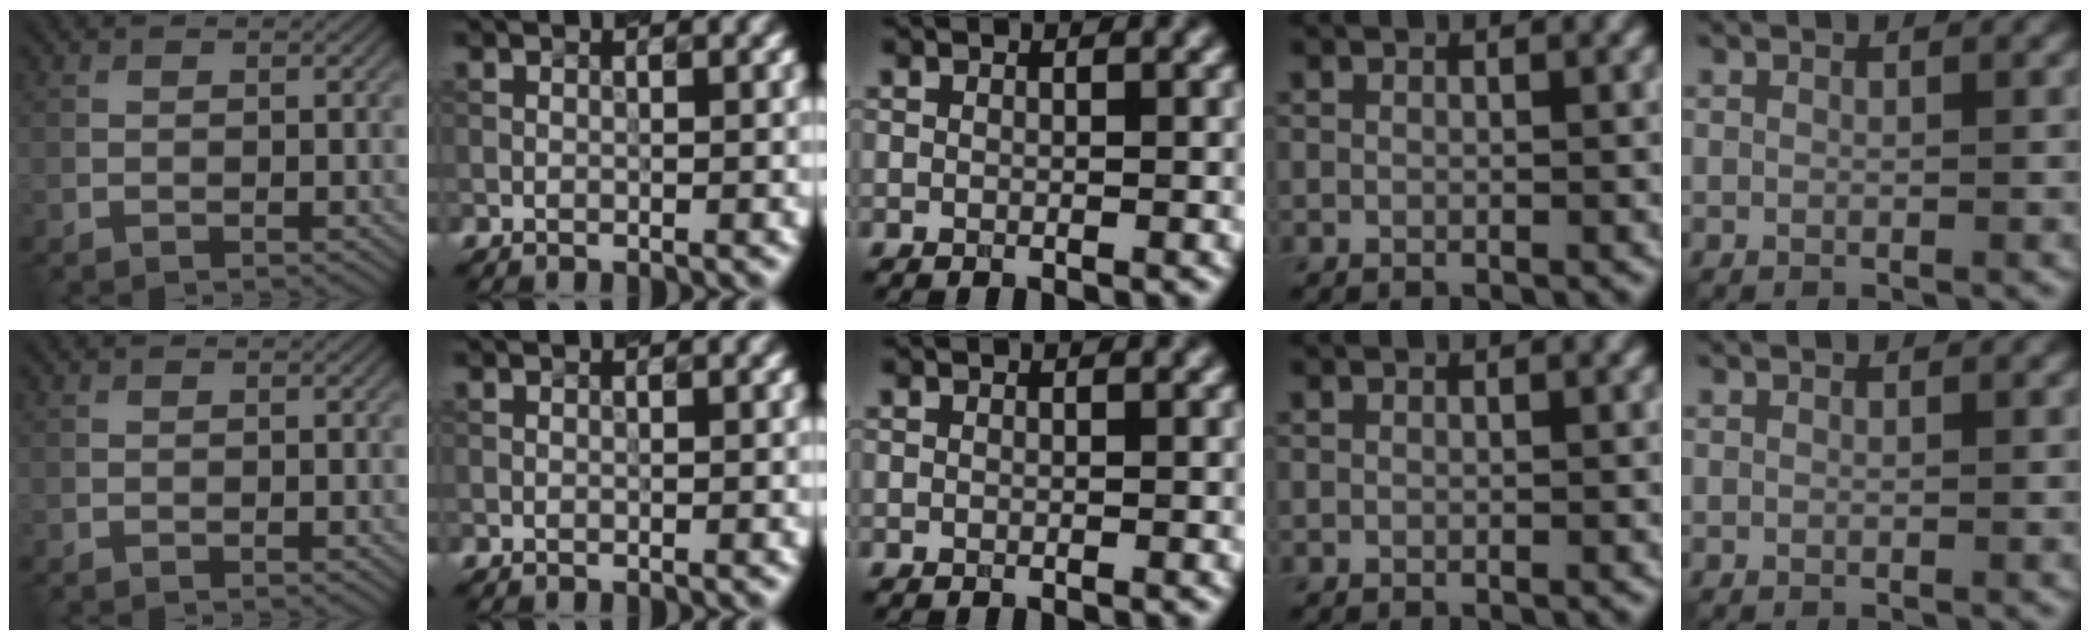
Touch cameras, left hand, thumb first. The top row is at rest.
{}